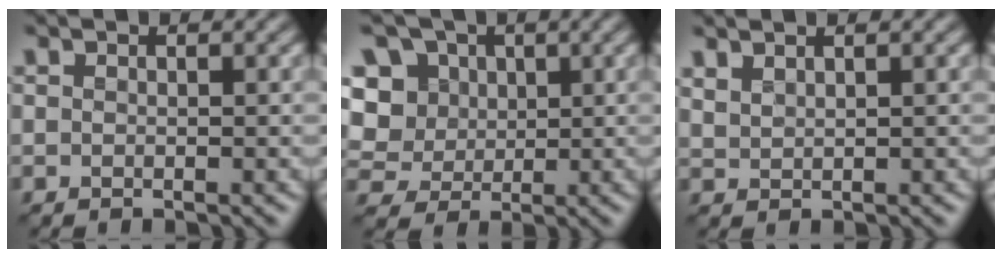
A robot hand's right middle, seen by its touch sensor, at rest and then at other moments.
{"total": 11.6, "force": [3.5, 9.7, 5.3], "torque": [-0.120, 0.036, 0.044]}
{"total": 1.3, "force": [1.1, 0.4, 0.6], "torque": [-0.015, 0.005, 0.028]}